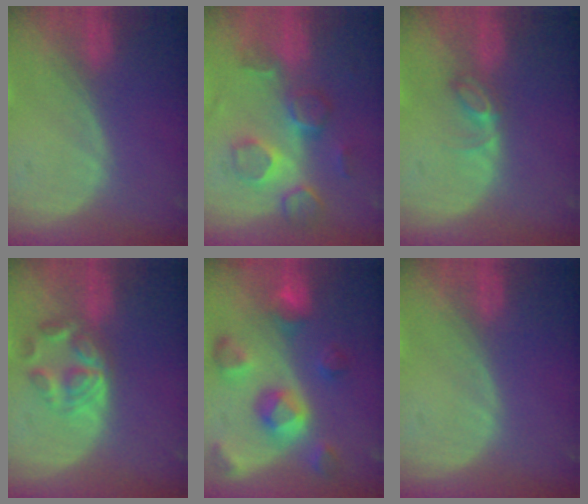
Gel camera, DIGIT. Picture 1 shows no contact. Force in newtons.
{"total": 8.8, "press": 7.6, "slide": 4.5}
{"total": 2.5, "press": 2.5, "slide": 0.4}
{"total": 5.9, "press": 5.1, "slide": 3.1}
{"total": 9.7, "press": 8.7, "slide": 4.3}
{"total": 0.0}